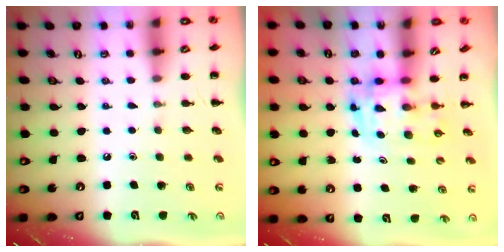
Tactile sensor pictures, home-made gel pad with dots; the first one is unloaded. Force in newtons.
{"total": 3.5, "press": 3.5, "slide": 0.6}